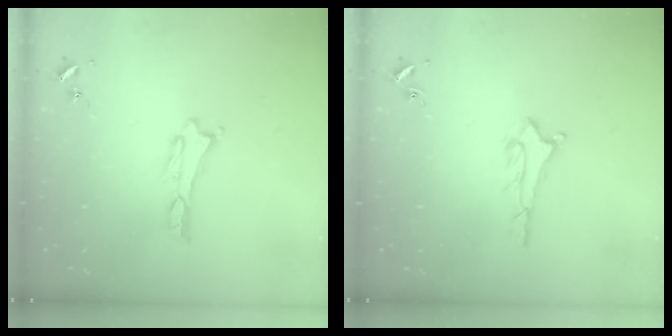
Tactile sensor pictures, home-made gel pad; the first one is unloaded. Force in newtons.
{"total": 2.0, "press": 2.0, "slide": 0.2}